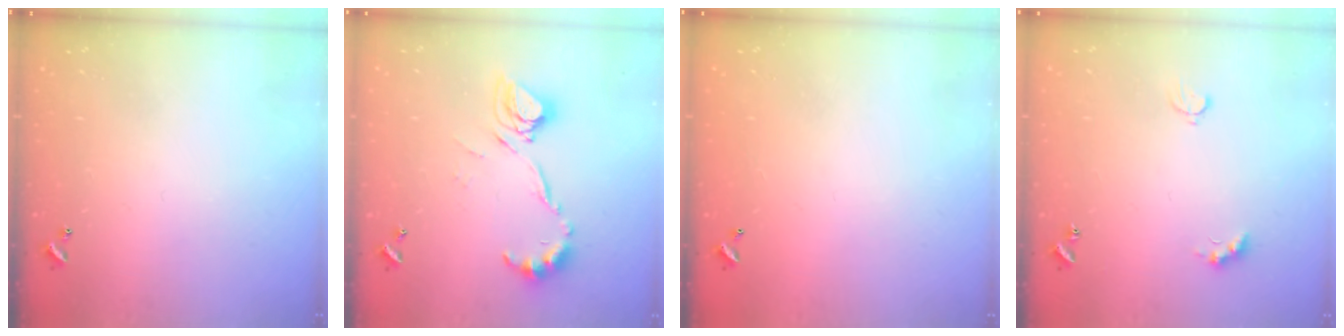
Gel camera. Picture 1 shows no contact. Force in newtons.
{"total": 13.6, "press": 13.5, "slide": 1.2}
{"total": 2.9, "press": 2.9, "slide": 0.1}
{"total": 3.5, "press": 3.4, "slide": 0.8}